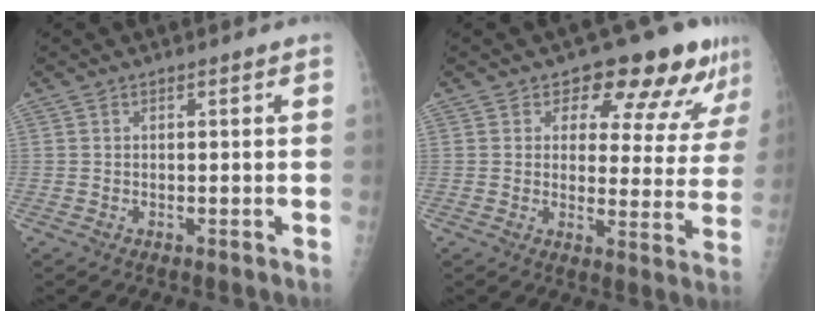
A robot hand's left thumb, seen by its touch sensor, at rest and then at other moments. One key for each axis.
{"total": 13.5, "fx": 9.9, "fy": 6.2, "fz": 6.7, "tx": -0.027, "ty": -0.058, "tz": 0.109}